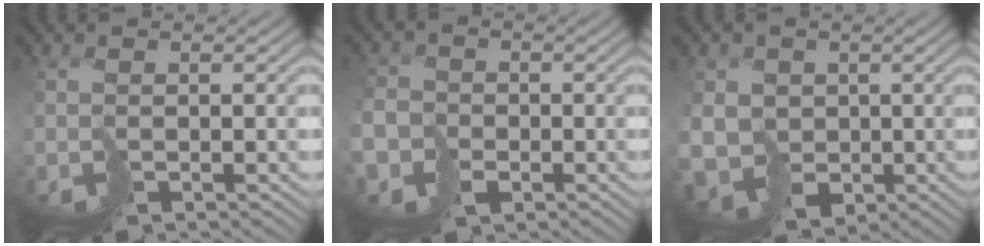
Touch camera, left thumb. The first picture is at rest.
{"total": 6.1, "force": [-3.0, 5.0, 1.9], "torque": [-0.053, -0.025, -0.075]}
{"total": 7.7, "force": [-0.3, 7.1, 2.9], "torque": [-0.086, -0.028, -0.018]}